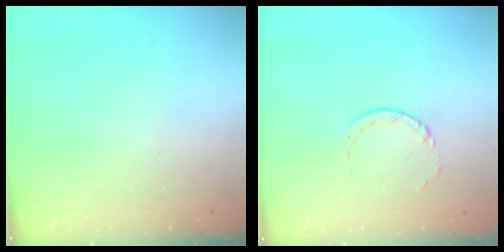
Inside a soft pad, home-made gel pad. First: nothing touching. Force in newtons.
{"total": 1.0, "press": 1.0, "slide": 0.1}